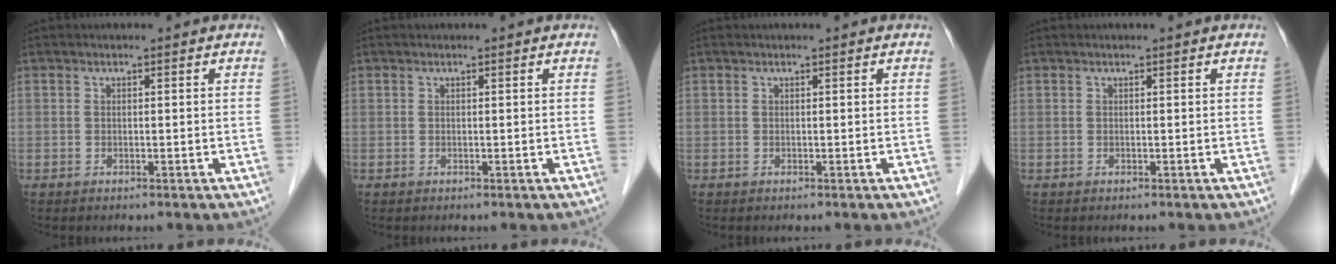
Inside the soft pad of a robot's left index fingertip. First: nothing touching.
{"total": 0.0}
{"total": 0.0}
{"total": 0.0}